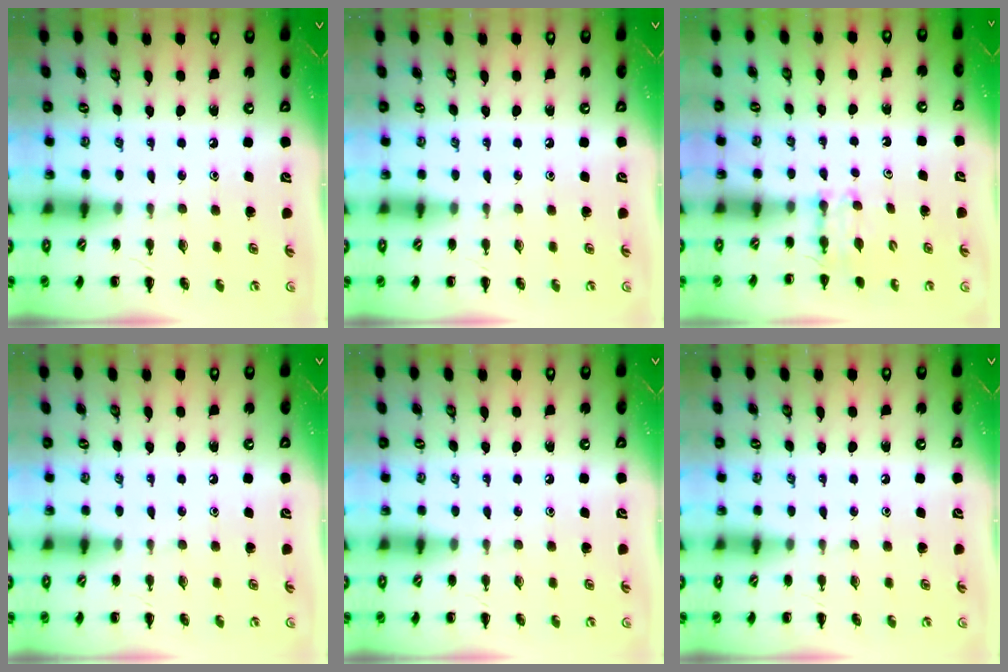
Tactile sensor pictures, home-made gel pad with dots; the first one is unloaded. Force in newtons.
{"total": 0.0}
{"total": 4.0, "press": 3.7, "slide": 1.3}
{"total": 0.0}
{"total": 0.0}
{"total": 0.0}